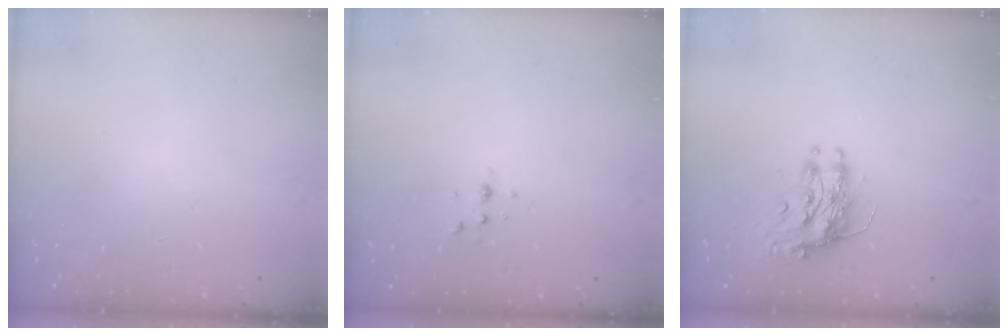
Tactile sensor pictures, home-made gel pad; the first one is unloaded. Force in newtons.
{"total": 3.6, "press": 3.1, "slide": 1.7}
{"total": 9.2, "press": 9.2, "slide": 0.9}